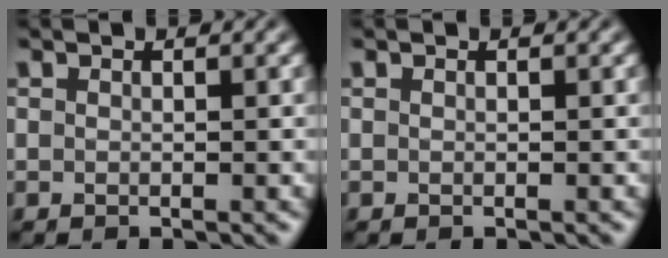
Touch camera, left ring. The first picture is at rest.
{"total": 0.0}